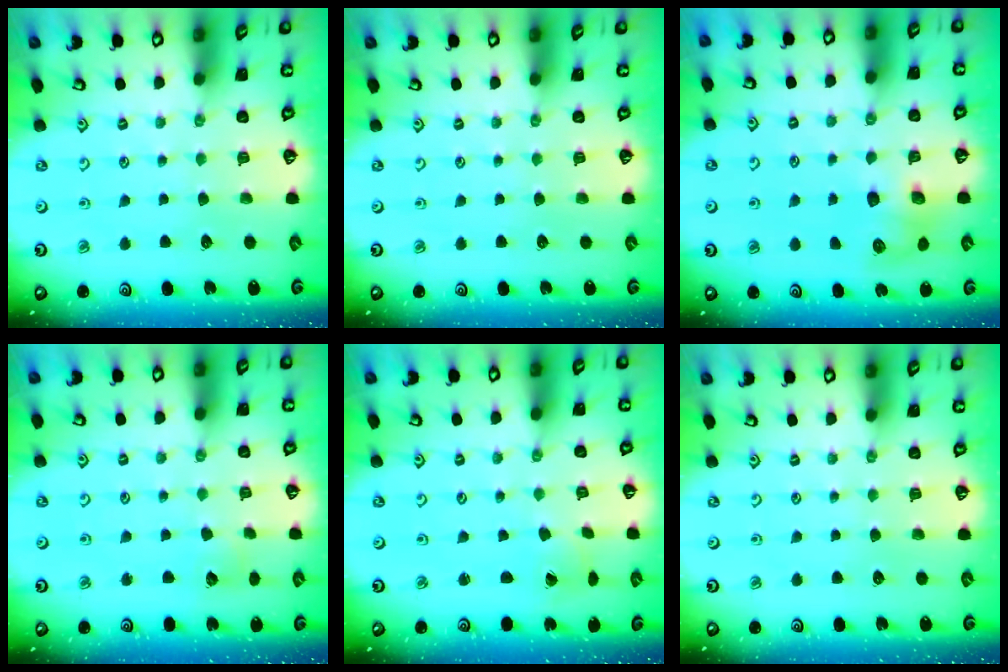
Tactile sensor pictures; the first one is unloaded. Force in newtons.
{"total": 0.0}
{"total": 7.4, "press": 7.4, "slide": 0.3}
{"total": 5.2, "press": 5.2, "slide": 0.5}
{"total": 1.2, "press": 1.2, "slide": 0.1}
{"total": 0.0}